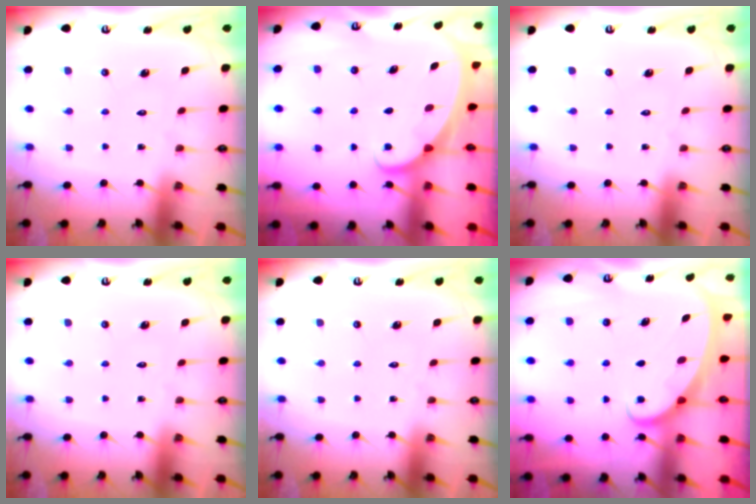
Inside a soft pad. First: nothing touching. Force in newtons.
{"total": 1.9, "press": 1.9, "slide": 0.1}
{"total": 0.0}
{"total": 0.0}
{"total": 0.0}
{"total": 2.2, "press": 2.1, "slide": 0.3}